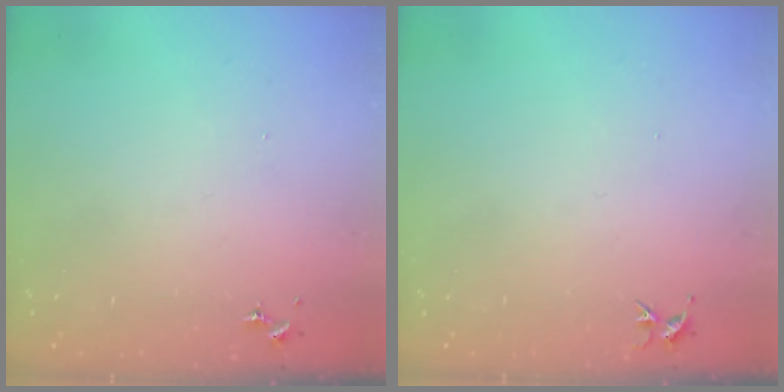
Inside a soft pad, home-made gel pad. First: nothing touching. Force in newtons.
{"total": 3.7, "press": 3.7, "slide": 0.4}